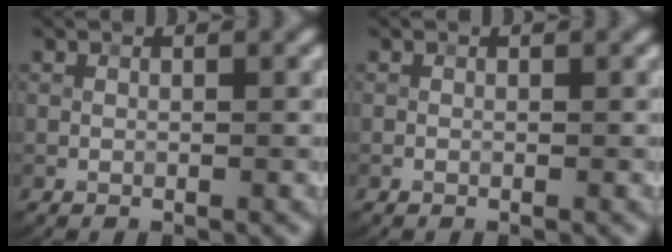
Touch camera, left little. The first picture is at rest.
{"total": 0.0}